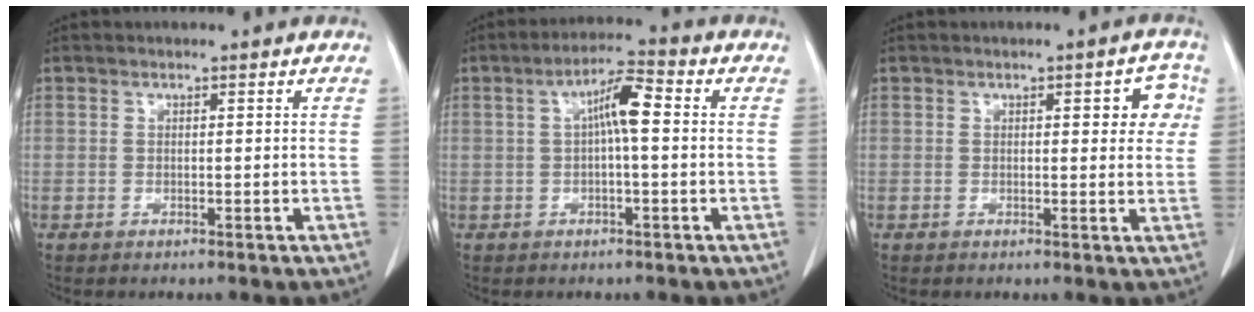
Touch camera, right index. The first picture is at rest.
{"total": 5.8, "force": [0.6, 0.9, 5.7], "torque": [-0.102, 0.018, 0.009]}
{"total": 4.6, "force": [1.4, 1.7, 4.0], "torque": [-0.037, 0.010, 0.012]}